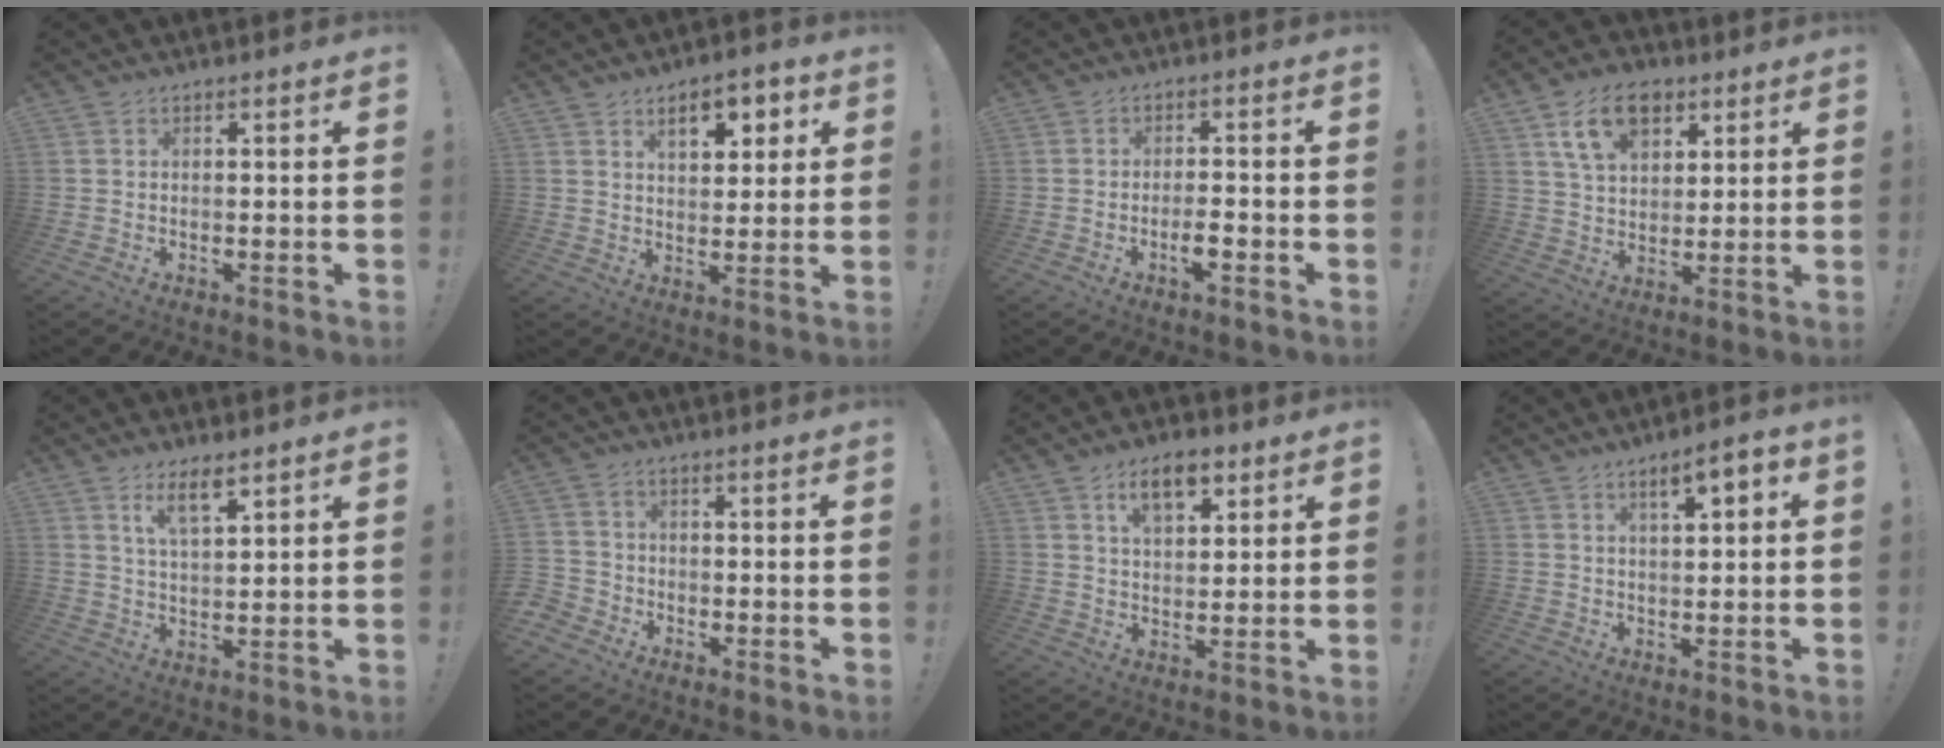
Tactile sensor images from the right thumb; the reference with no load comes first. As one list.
[{"total": 8.4, "force": [4.2, 4.2, 6.0], "torque": [-0.079, -0.010, 0.068]}, {"total": 3.9, "force": [-2.1, 0.9, 3.2], "torque": [-0.060, 0.005, -0.036]}, {"total": 13.0, "force": [6.9, 8.3, 7.3], "torque": [-0.117, -0.014, 0.129]}, {"total": 7.2, "force": [4.8, 2.1, 4.9], "torque": [-0.091, -0.017, 0.083]}, {"total": 3.7, "force": [-2.2, 2.8, 0.8], "torque": [-0.026, 0.011, -0.041]}, {"total": 9.1, "force": [5.1, 4.7, 5.8], "torque": [-0.085, -0.014, 0.091]}, {"total": 5.5, "force": [2.2, 1.4, 4.9], "torque": [-0.073, -0.007, 0.030]}]